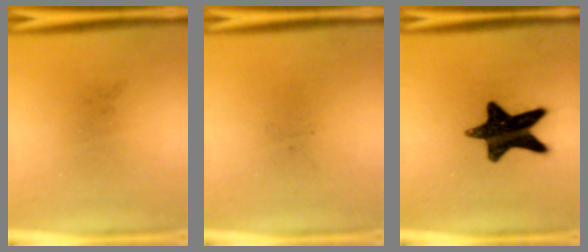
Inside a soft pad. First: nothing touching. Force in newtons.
{"total": 0.0}
{"total": 15.1}